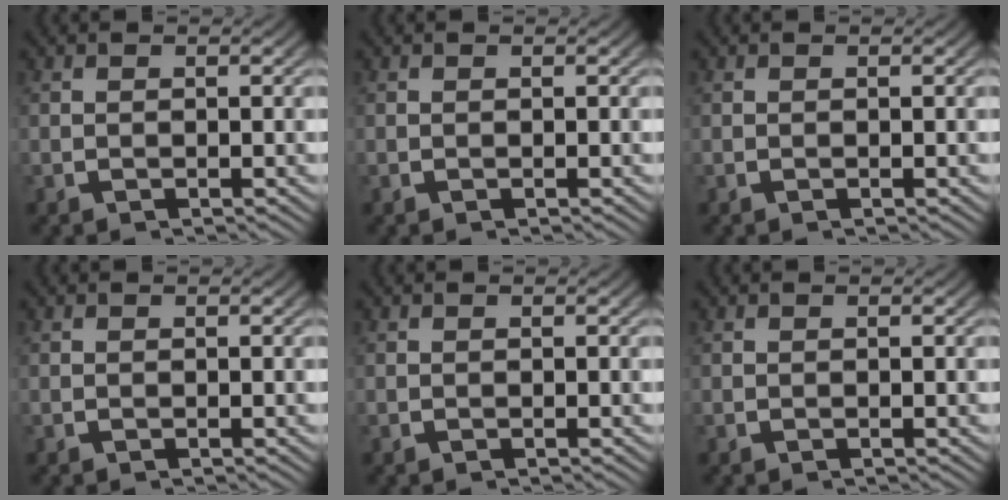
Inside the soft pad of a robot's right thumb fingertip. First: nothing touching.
{"total": 0.0}
{"total": 0.0}
{"total": 0.0}
{"total": 0.0}
{"total": 0.0}